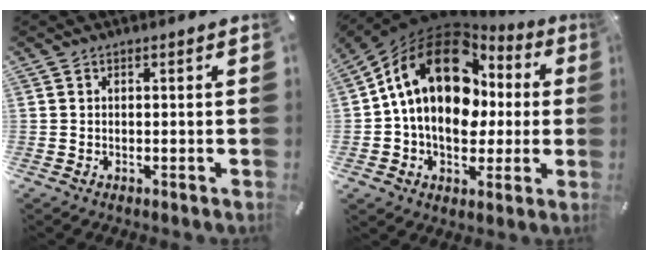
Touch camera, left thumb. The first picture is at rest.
{"total": 19.3, "force": [3.6, 14.4, 12.4], "torque": [-0.230, -0.015, 0.060]}